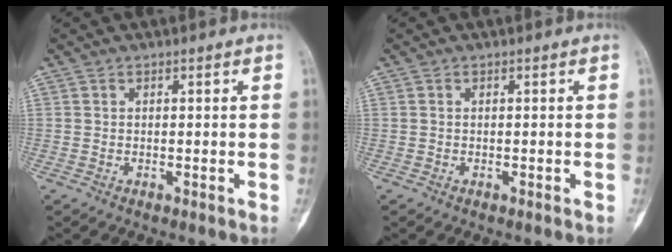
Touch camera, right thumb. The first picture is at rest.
{"total": 0.0}